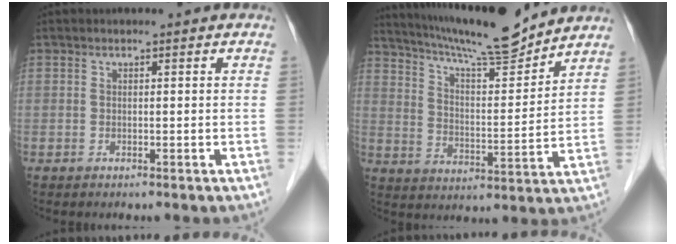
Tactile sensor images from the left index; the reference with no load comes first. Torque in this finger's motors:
{"motor_torque": [0.40, -0.44, 0.27, 0.08]}